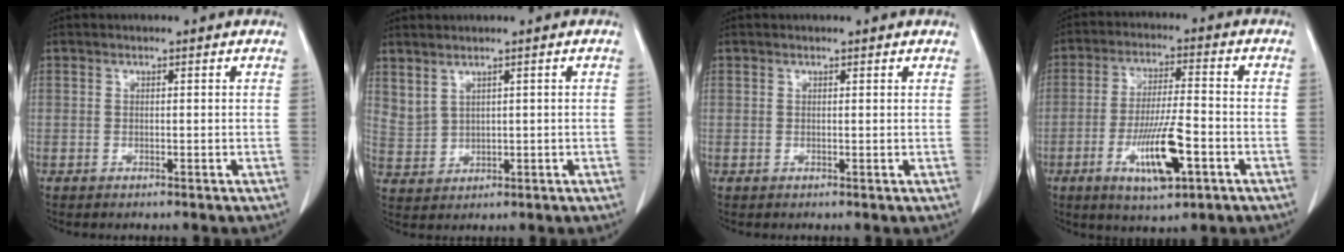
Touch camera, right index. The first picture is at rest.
{"total": 3.0, "force": [2.5, 1.2, 1.2], "torque": [-0.028, 0.001, 0.065]}
{"total": 1.2, "force": [1.0, 0.4, 0.4], "torque": [-0.009, 0.002, 0.007]}
{"total": 10.5, "force": [-4.1, 1.8, 9.5], "torque": [-0.176, -0.008, -0.066]}